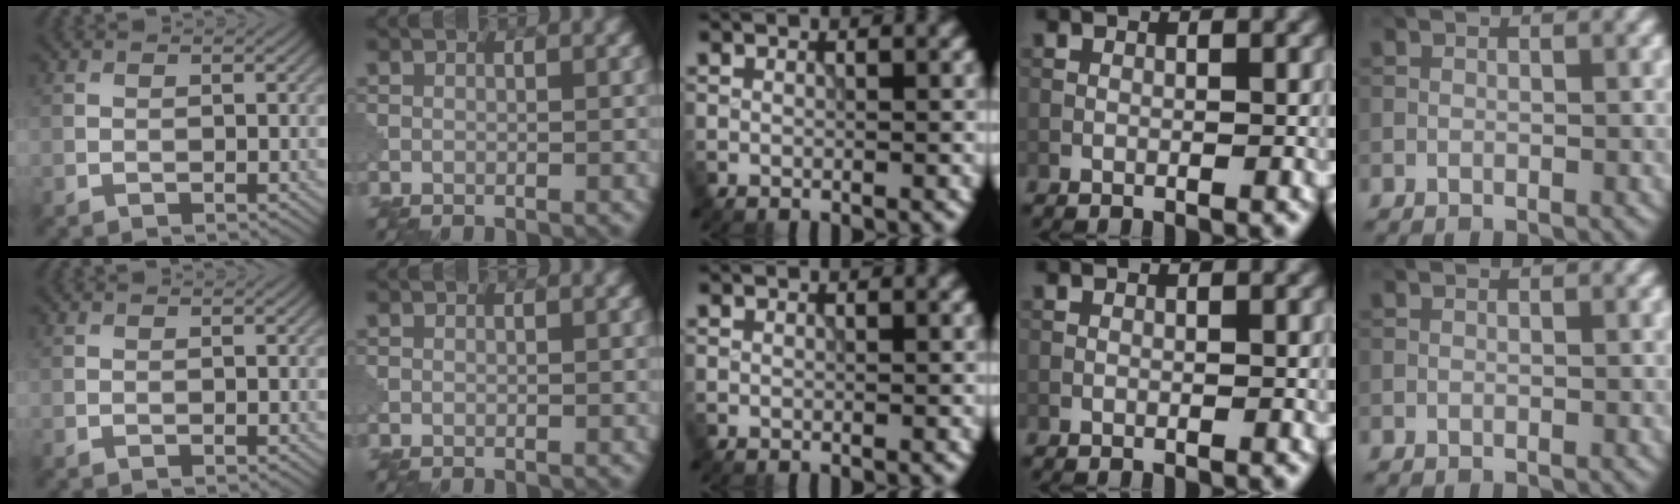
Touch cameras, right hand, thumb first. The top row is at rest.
{}